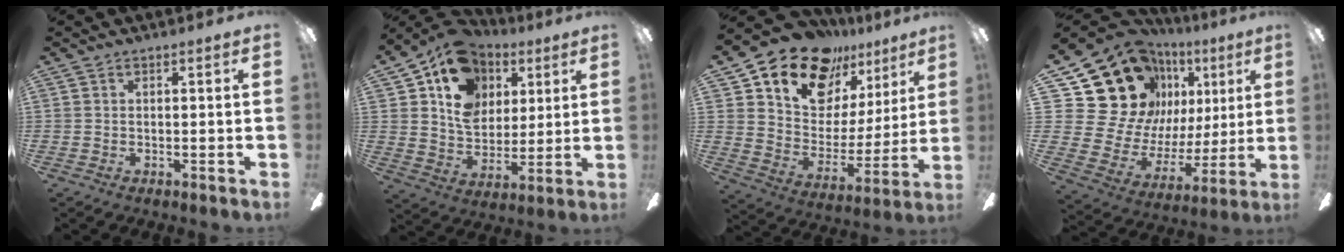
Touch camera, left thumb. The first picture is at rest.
{"total": 16.5, "force": [8.4, 12.4, 6.9], "torque": [-0.121, -0.037, 0.160]}
{"total": 18.4, "force": [14.1, 9.9, 6.2], "torque": [-0.124, -0.103, 0.256]}
{"total": 24.2, "force": [13.2, 17.0, 11.1], "torque": [-0.227, -0.096, 0.271]}